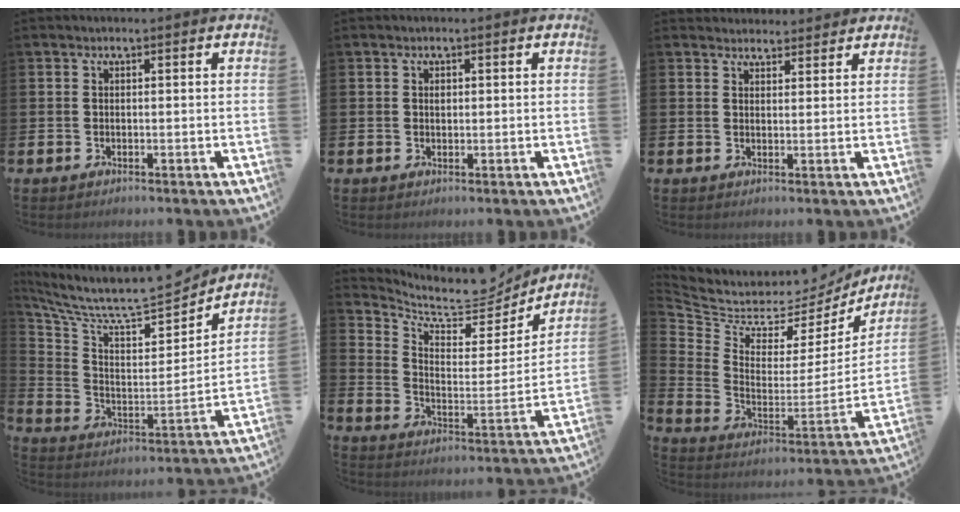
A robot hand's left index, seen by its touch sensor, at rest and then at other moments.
{"total": 0.7, "force": [0.4, 0.5, 0.4], "torque": [0.009, -0.003, 0.003]}
{"total": 2.9, "force": [2.7, 0.8, -0.3], "torque": [0.007, -0.014, 0.049]}
{"total": 8.8, "force": [8.1, 1.2, 3.1], "torque": [-0.106, -0.071, 0.132]}
{"total": 8.3, "force": [7.8, 2.4, 1.5], "torque": [-0.060, -0.069, 0.134]}
{"total": 5.9, "force": [5.0, 2.9, 1.2], "torque": [-0.066, -0.053, 0.084]}